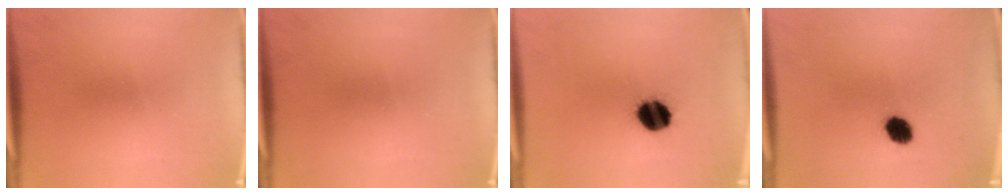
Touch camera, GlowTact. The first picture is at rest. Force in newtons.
{"total": 0.0}
{"total": 9.8}
{"total": 4.9}